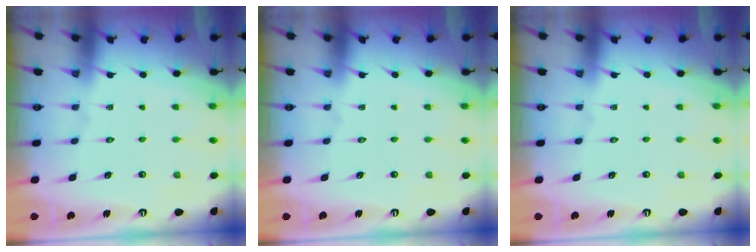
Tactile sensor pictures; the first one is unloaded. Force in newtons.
{"total": 0.0}
{"total": 0.0}